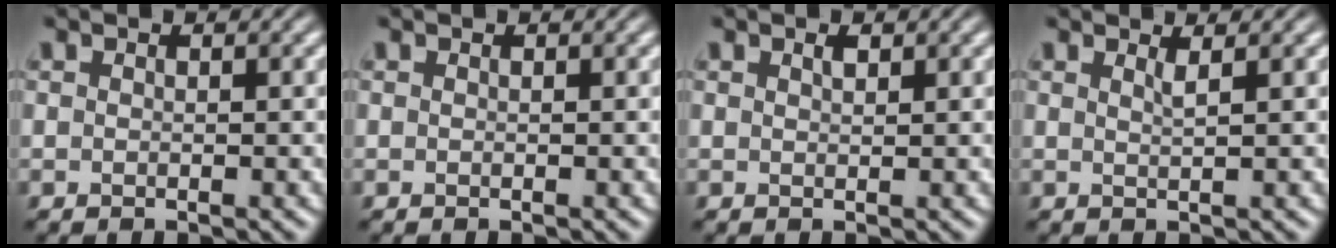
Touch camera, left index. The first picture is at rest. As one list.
[{"total": 0.0}, {"total": 0.7, "force": [0.5, 0.2, 0.5], "torque": [-0.009, -0.001, 0.010]}, {"total": 1.0, "force": [0.6, 0.2, 0.8], "torque": [-0.007, 0.000, 0.008]}]